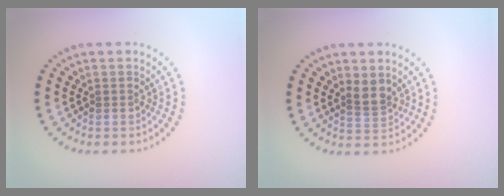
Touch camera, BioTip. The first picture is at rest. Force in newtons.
{"total": 2.0, "press": 1.7, "slide": 1.1}